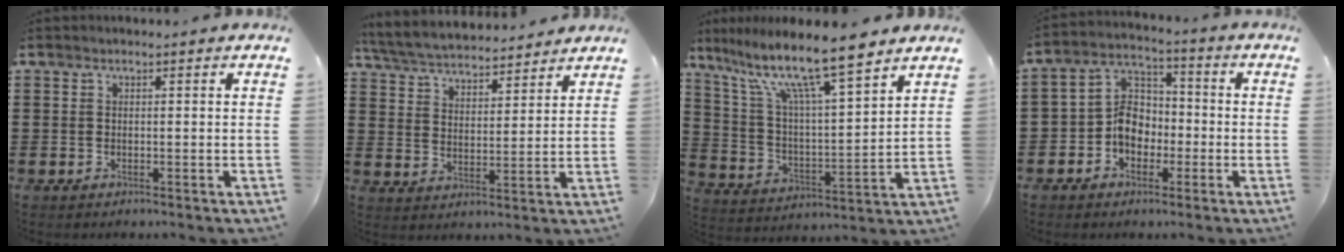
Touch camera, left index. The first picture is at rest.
{"total": 5.3, "force": [5.2, 0.5, 0.9], "torque": [-0.042, -0.030, 0.088]}
{"total": 12.0, "force": [9.4, 1.0, 7.4], "torque": [-0.166, -0.050, 0.156]}
{"total": 7.0, "force": [-2.2, 5.5, 3.7], "torque": [-0.096, 0.012, -0.048]}